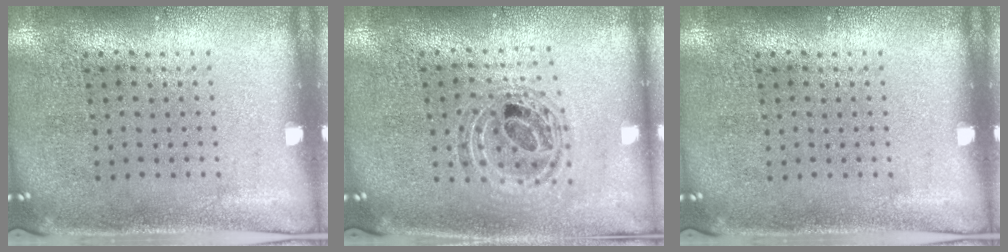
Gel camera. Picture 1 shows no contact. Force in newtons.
{"total": 0.8, "press": 0.8, "slide": 0.2}
{"total": 0.0}